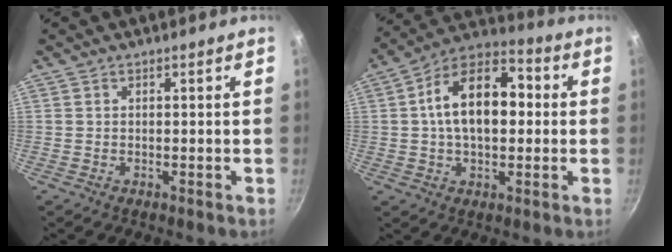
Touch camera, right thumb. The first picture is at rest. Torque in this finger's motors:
{"motor_torque": [0.10, 2.83, 1.48, 0.26, 0.35]}